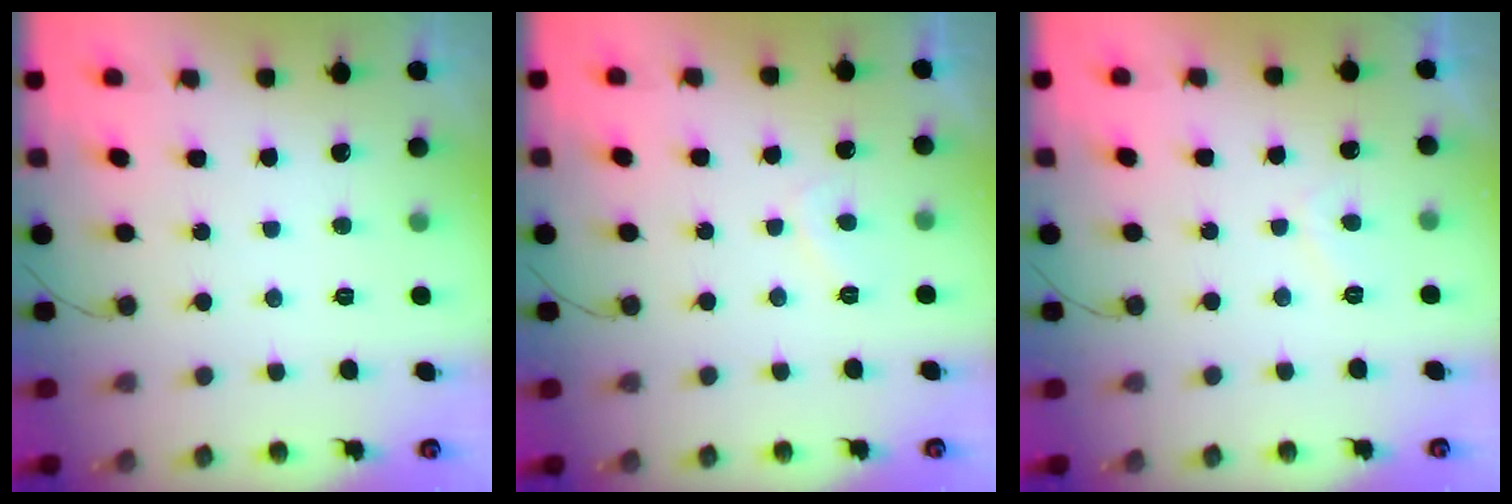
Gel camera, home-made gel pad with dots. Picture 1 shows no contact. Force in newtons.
{"total": 1.8, "press": 1.7, "slide": 0.7}
{"total": 1.2, "press": 1.0, "slide": 0.7}